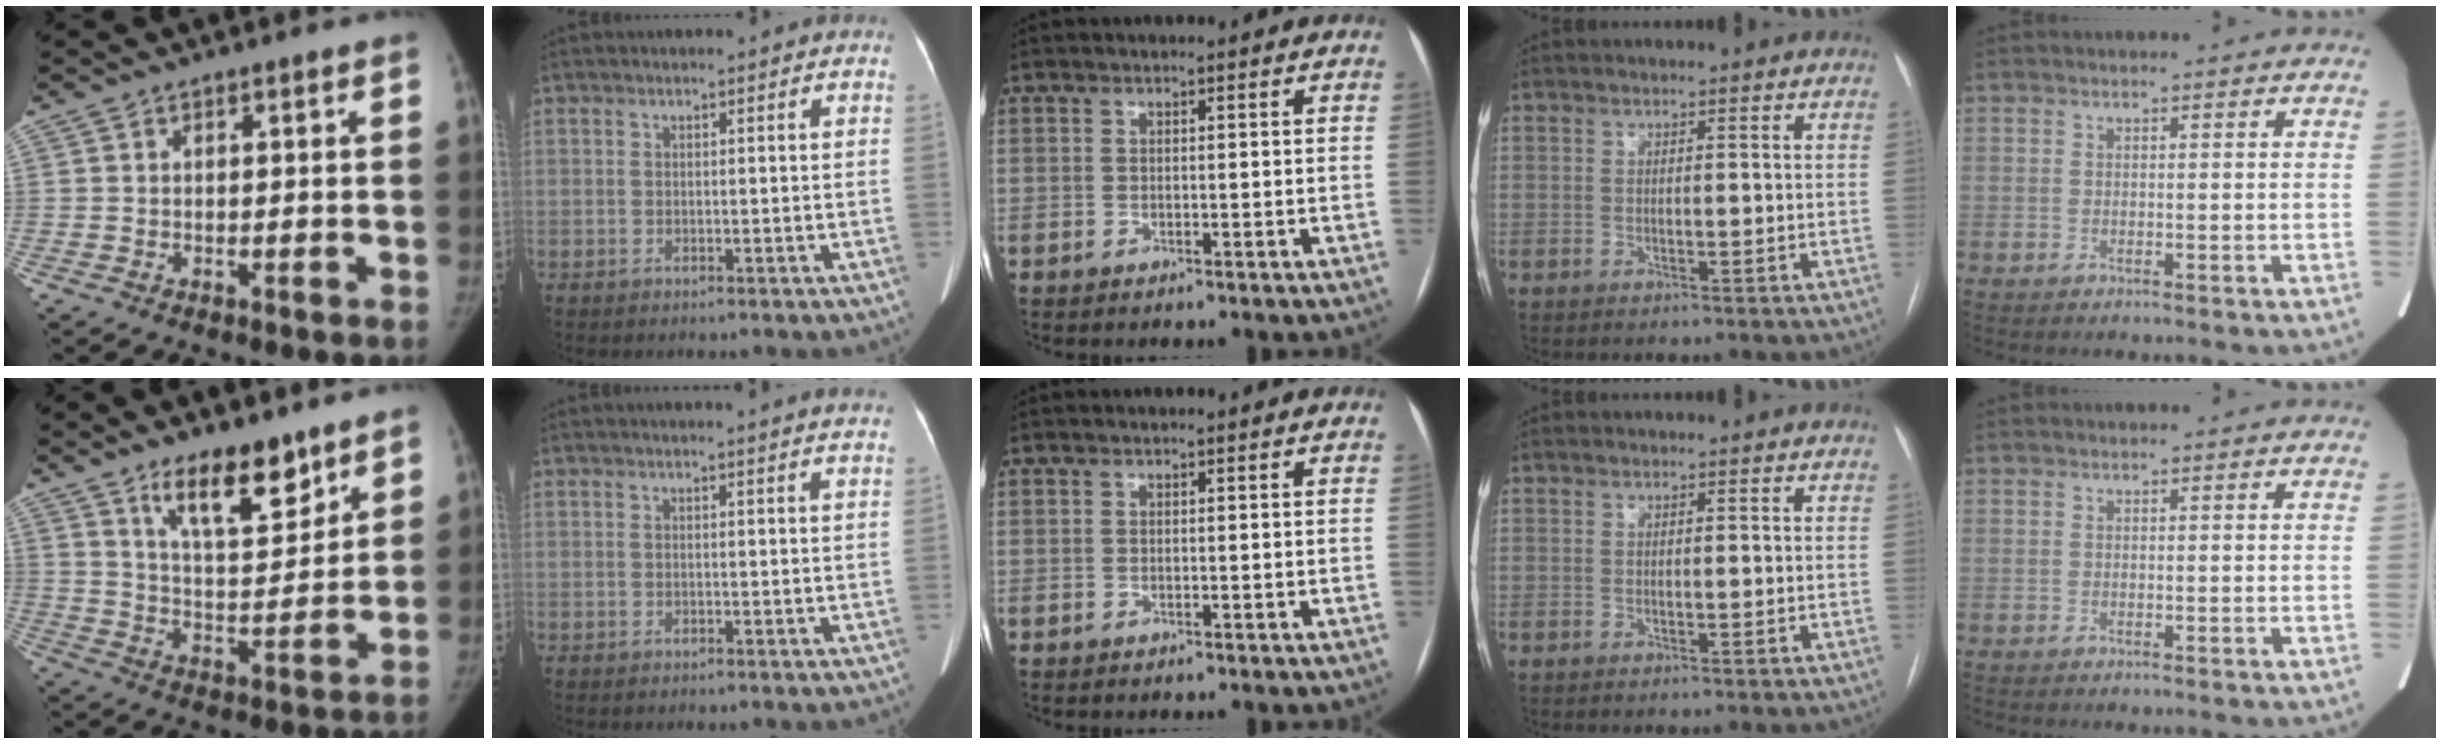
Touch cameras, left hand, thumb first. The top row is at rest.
{"thumb": {"total": 12.1, "force": [8.3, 4.4, 7.6], "torque": [-0.094, -0.062, 0.146]}, "index": {"total": 4.2, "force": [3.9, -0.5, 1.5], "torque": [-0.020, 0.008, 0.032]}}